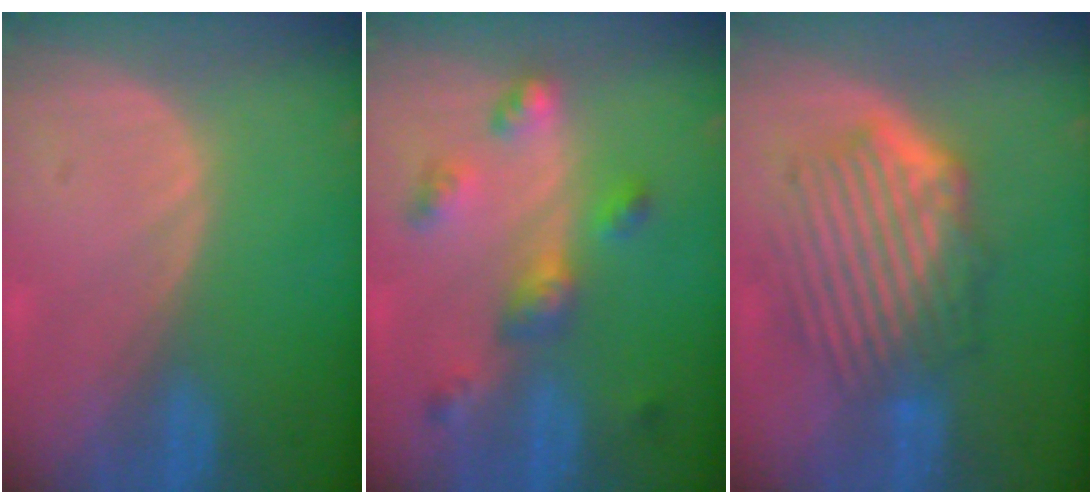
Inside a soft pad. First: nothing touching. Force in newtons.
{"total": 6.5, "press": 5.8, "slide": 3.0}
{"total": 9.6, "press": 8.5, "slide": 4.5}